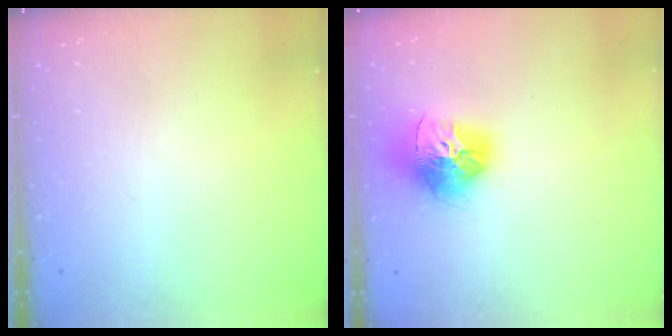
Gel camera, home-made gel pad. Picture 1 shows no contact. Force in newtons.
{"total": 15.9, "press": 15.9, "slide": 1.6}